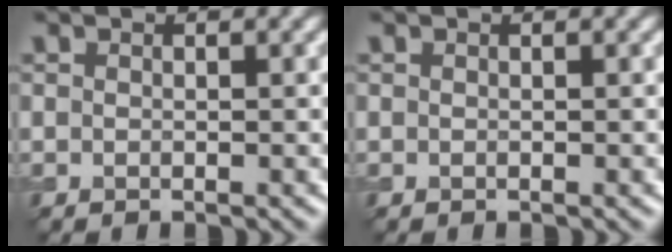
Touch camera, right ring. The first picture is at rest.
{"total": 0.0}